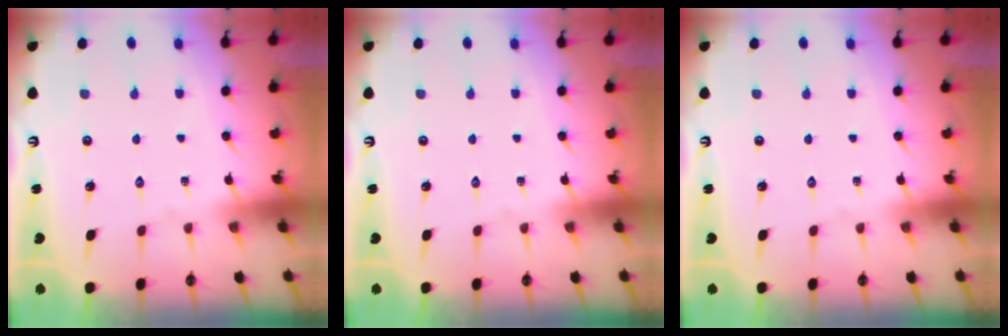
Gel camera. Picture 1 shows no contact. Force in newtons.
{"total": 0.0}
{"total": 0.0}